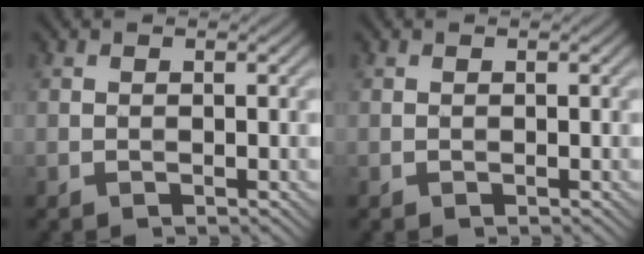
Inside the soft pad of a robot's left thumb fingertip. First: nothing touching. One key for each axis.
{"total": 0.0}